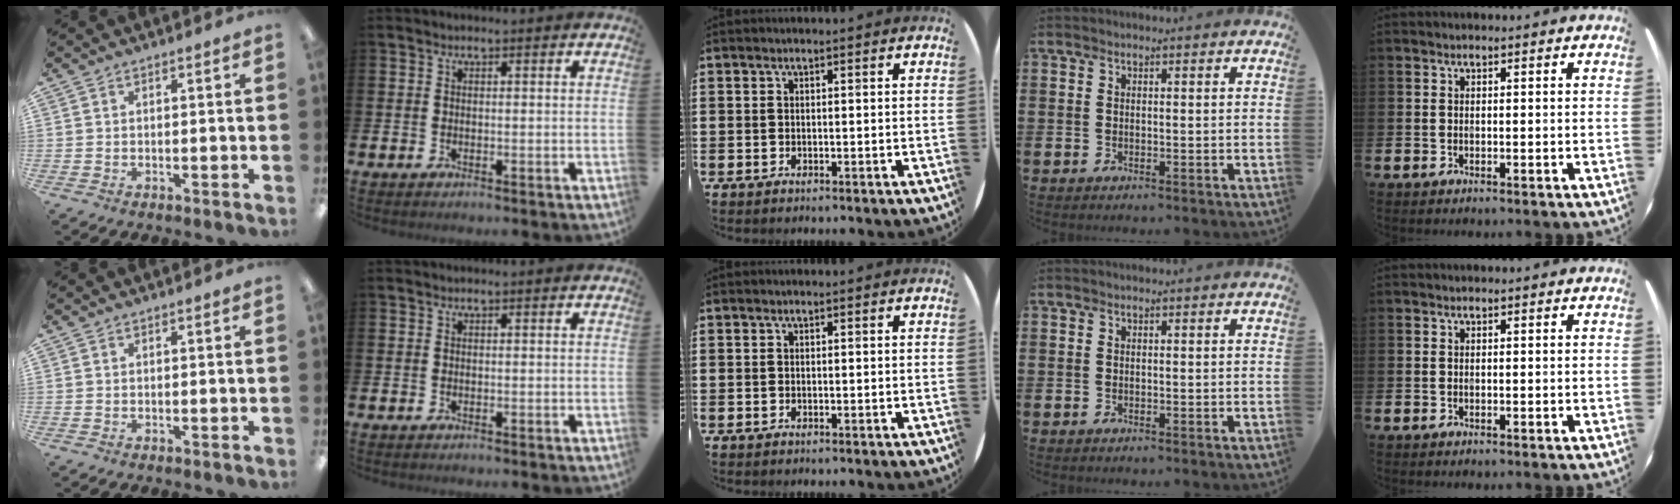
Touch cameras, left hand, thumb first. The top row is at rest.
{}